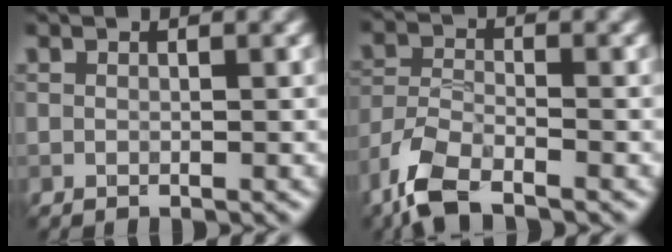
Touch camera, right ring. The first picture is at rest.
{"total": 5.7, "force": [-4.3, 2.0, 3.3], "torque": [-0.069, -0.007, -0.096]}